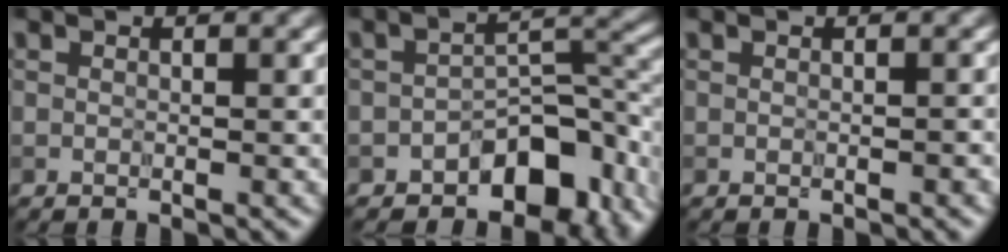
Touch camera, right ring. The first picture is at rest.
{"total": 7.7, "force": [-4.0, 4.2, 5.1], "torque": [-0.046, 0.006, -0.066]}
{"total": 0.6, "force": [-0.4, 0.2, 0.4], "torque": [-0.006, 0.001, -0.006]}